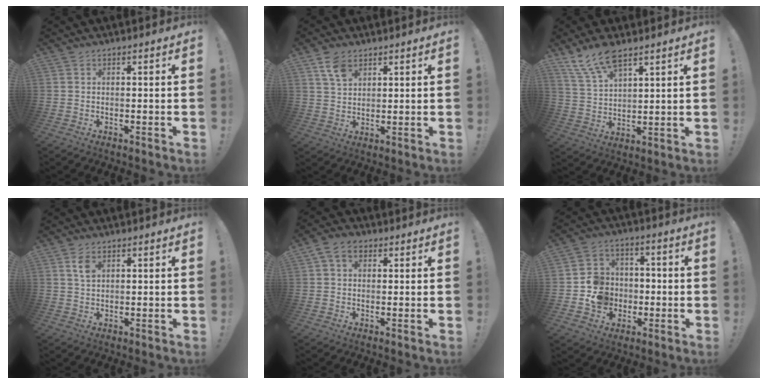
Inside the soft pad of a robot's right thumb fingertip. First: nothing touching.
{"total": 6.1, "force": [3.5, 3.7, 3.4], "torque": [-0.066, -0.008, 0.068]}
{"total": 10.0, "force": [7.5, 3.6, 5.4], "torque": [-0.111, -0.034, 0.145]}
{"total": 3.7, "force": [1.6, 1.9, 2.8], "torque": [-0.050, -0.002, 0.028]}
{"total": 5.7, "force": [1.9, 4.0, 3.5], "torque": [-0.071, 0.011, 0.040]}
{"total": 11.1, "force": [-3.3, 10.2, 3.0], "torque": [-0.037, 0.035, -0.049]}